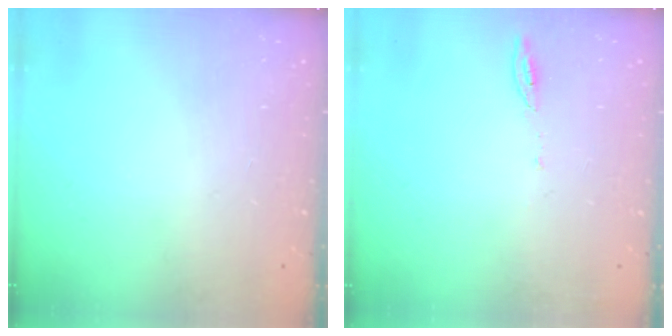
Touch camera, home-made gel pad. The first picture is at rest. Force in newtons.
{"total": 4.8, "press": 4.8, "slide": 0.6}